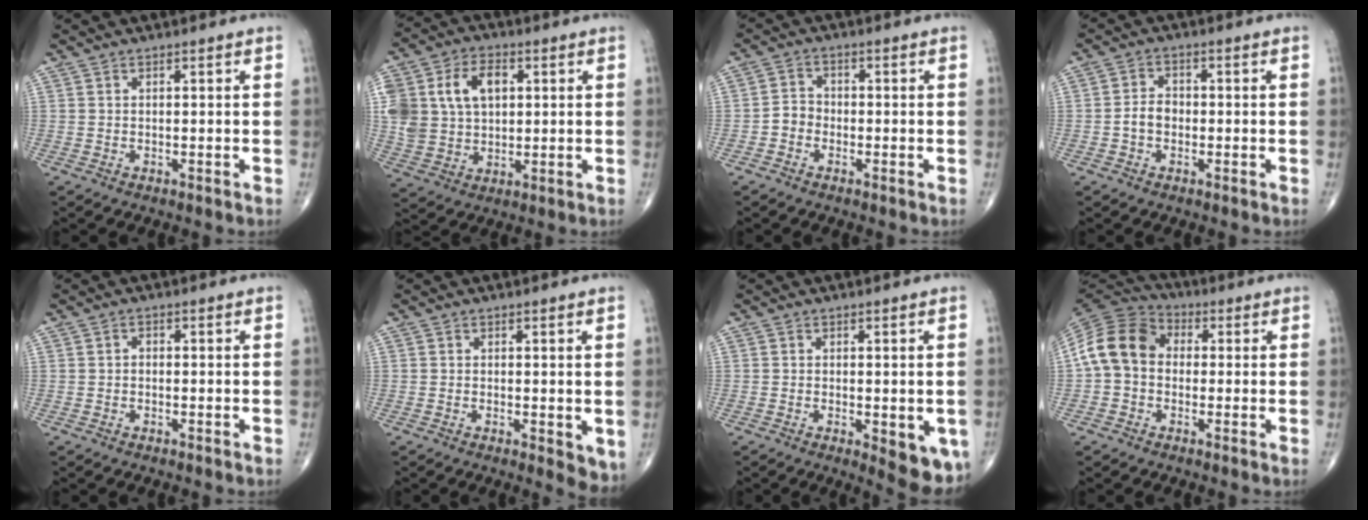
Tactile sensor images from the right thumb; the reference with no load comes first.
{"total": 15.4, "force": [3.5, 11.0, 10.1], "torque": [-0.197, 0.009, 0.069]}
{"total": 3.2, "force": [-1.4, 2.6, 1.2], "torque": [-0.011, 0.014, -0.034]}
{"total": 3.7, "force": [-0.9, 2.8, 2.3], "torque": [-0.034, 0.016, -0.023]}
{"total": 0.8, "force": [-0.3, 0.6, 0.5], "torque": [-0.001, 0.003, -0.009]}
{"total": 4.2, "force": [-0.4, 1.7, 3.8], "torque": [-0.044, -0.011, -0.005]}
{"total": 8.1, "force": [-2.4, 3.0, 7.1], "torque": [-0.079, -0.014, -0.027]}
{"total": 11.5, "force": [0.1, 9.2, 7.0], "torque": [-0.124, 0.035, -0.013]}